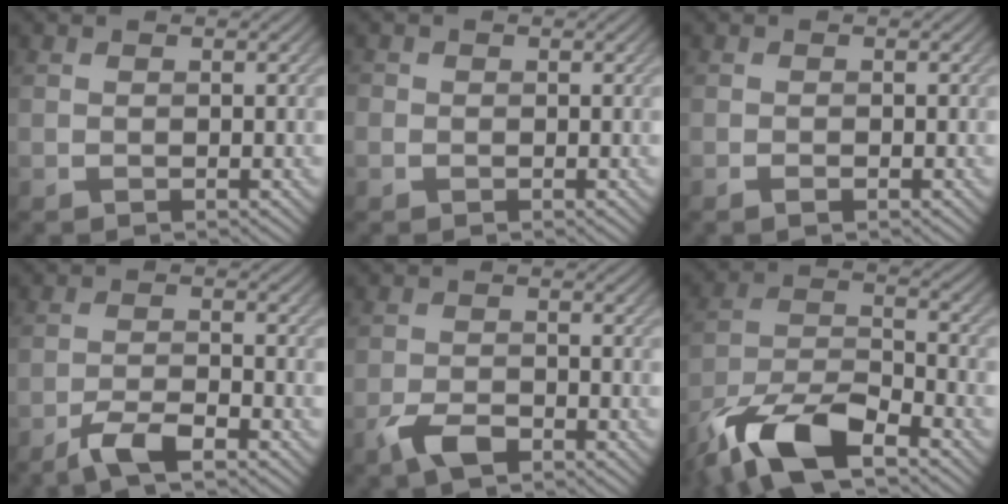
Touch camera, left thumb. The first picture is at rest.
{"total": 0.9, "force": [-0.2, 0.9, 0.1], "torque": [0.003, -0.004, -0.006]}
{"total": 0.8, "force": [-0.5, 0.3, 0.6], "torque": [-0.011, 0.000, -0.009]}
{"total": 5.0, "force": [-3.6, 1.1, 3.3], "torque": [-0.069, 0.000, -0.071]}
{"total": 3.7, "force": [-2.4, 1.8, 2.3], "torque": [-0.046, -0.003, -0.051]}
{"total": 12.3, "force": [-8.3, 4.5, 7.9], "torque": [-0.154, -0.003, -0.172]}